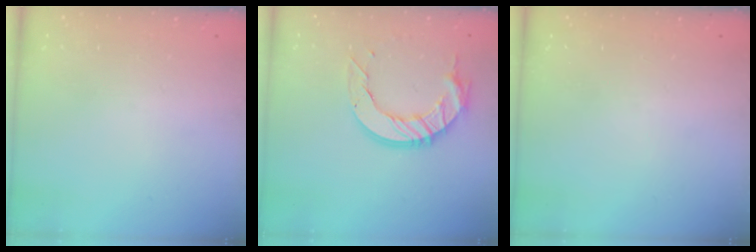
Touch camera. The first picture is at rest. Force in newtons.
{"total": 12.5, "press": 12.4, "slide": 0.9}
{"total": 0.0}